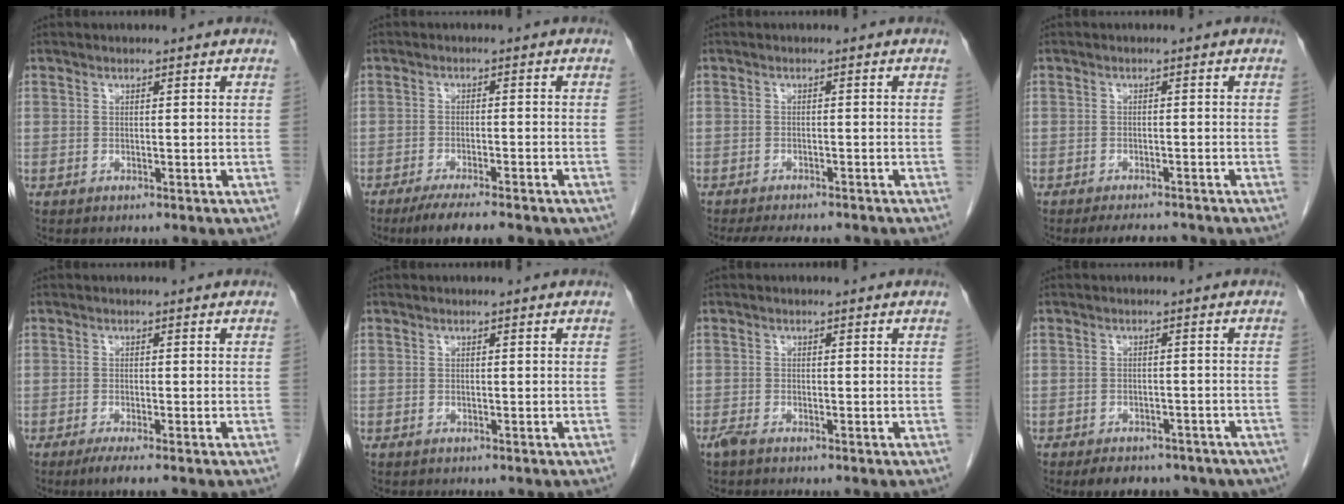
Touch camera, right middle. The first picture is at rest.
{"total": 8.8, "force": [-6.8, 1.7, 5.3], "torque": [-0.072, -0.014, -0.095]}
{"total": 8.9, "force": [-7.8, 2.1, 3.7], "torque": [-0.051, -0.009, -0.105]}
{"total": 4.5, "force": [-4.0, 1.2, 1.5], "torque": [-0.019, -0.006, -0.059]}
{"total": 2.6, "force": [-1.8, -0.1, 1.9], "torque": [-0.034, -0.008, -0.033]}
{"total": 0.0}
{"total": 1.3, "force": [-1.0, 0.3, 0.7], "torque": [-0.023, -0.003, -0.022]}
{"total": 11.6, "force": [-8.7, 6.0, 4.8], "torque": [-0.068, -0.001, -0.096]}